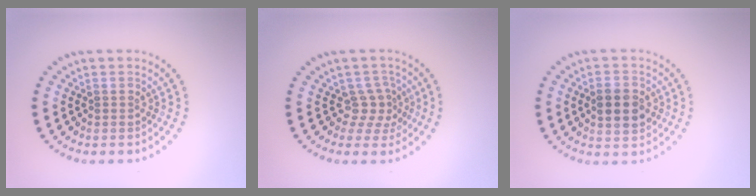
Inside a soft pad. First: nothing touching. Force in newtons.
{"total": 2.4, "press": 1.5, "slide": 1.8}
{"total": 3.7, "press": 3.7, "slide": 0.2}